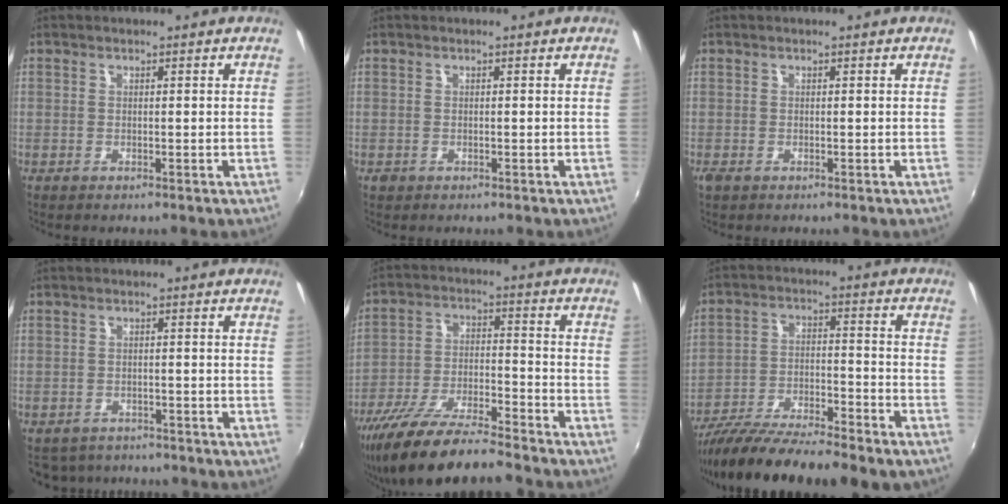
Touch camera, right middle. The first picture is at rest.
{"total": 0.8, "force": [-0.5, 0.6, 0.2], "torque": [-0.005, -0.003, -0.010]}
{"total": 0.9, "force": [-0.6, 0.5, 0.4], "torque": [-0.010, -0.004, -0.013]}
{"total": 6.2, "force": [-5.4, 2.7, 1.3], "torque": [-0.039, -0.009, -0.081]}
{"total": 17.0, "force": [-14.3, 2.6, 8.8], "torque": [-0.181, -0.034, -0.254]}
{"total": 18.8, "force": [-15.8, 2.6, 9.8], "torque": [-0.190, -0.043, -0.260]}